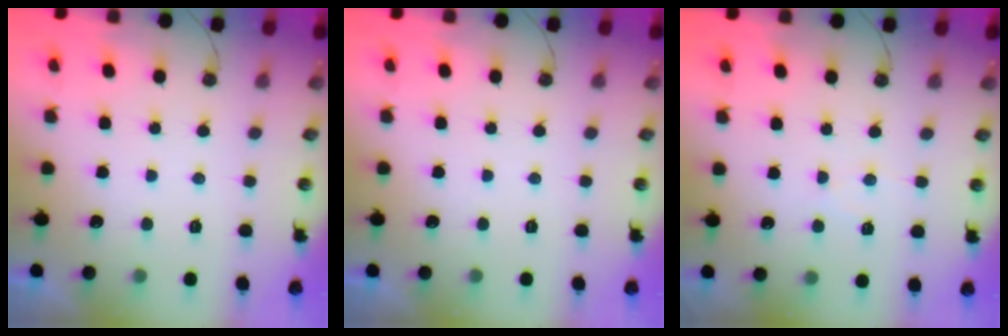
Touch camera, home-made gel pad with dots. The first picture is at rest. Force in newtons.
{"total": 0.0}
{"total": 4.7, "press": 4.7, "slide": 0.6}